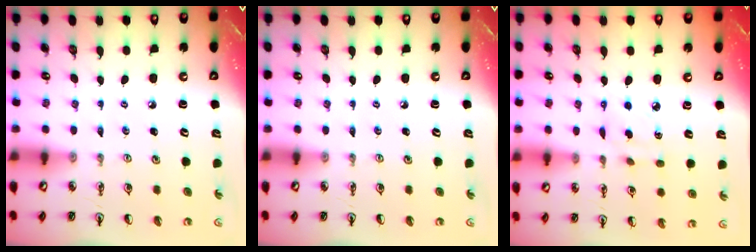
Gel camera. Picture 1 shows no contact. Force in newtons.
{"total": 0.0}
{"total": 4.2, "press": 4.2, "slide": 0.3}